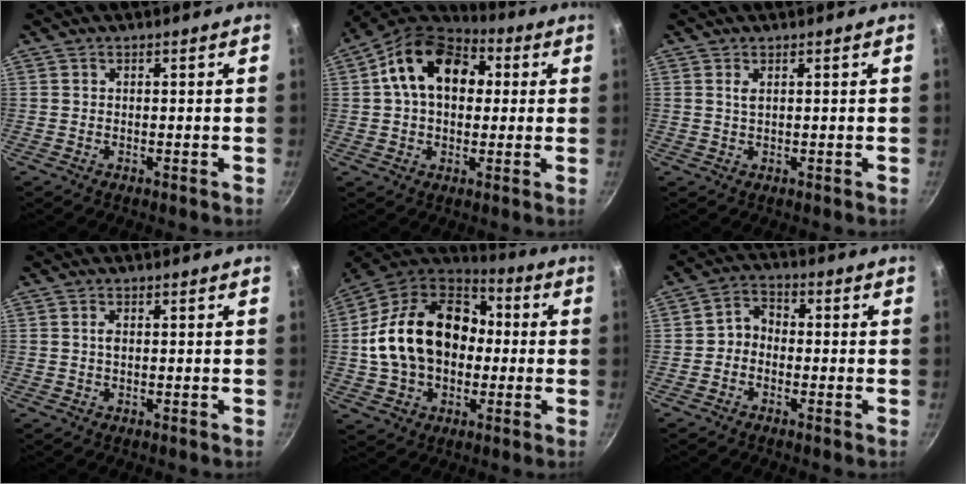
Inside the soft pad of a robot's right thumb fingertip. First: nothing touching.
{"total": 16.6, "force": [3.3, 11.6, 11.4], "torque": [-0.155, 0.024, 0.033]}
{"total": 1.2, "force": [0.5, 0.5, 1.0], "torque": [-0.019, -0.002, 0.010]}
{"total": 1.2, "force": [0.2, 0.6, 1.0], "torque": [-0.018, 0.003, 0.002]}
{"total": 23.3, "force": [0.6, 17.0, 15.9], "torque": [-0.260, 0.047, 0.008]}
{"total": 4.3, "force": [-1.0, 3.5, 2.3], "torque": [-0.023, 0.022, -0.033]}